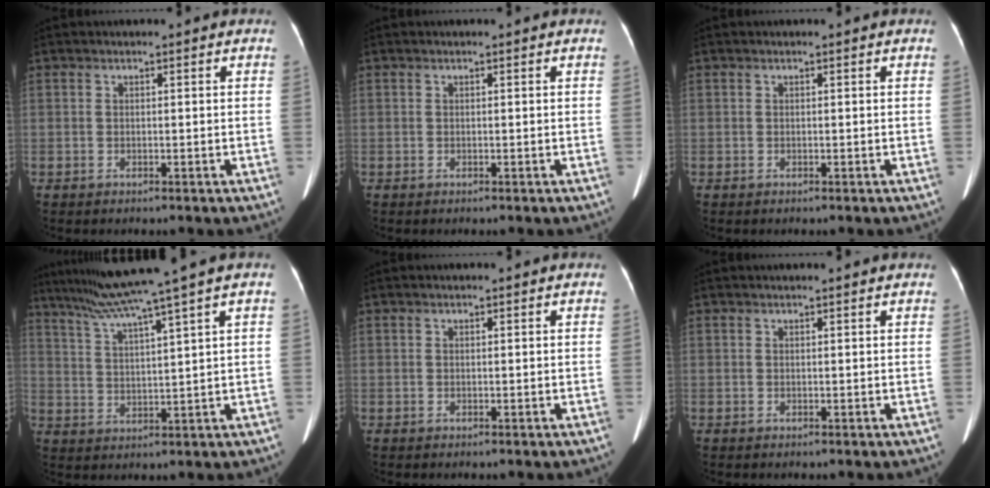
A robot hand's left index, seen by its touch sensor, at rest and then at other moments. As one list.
[{"total": 0.0}, {"total": 0.0}, {"total": 11.7, "force": [8.7, -2.6, 7.4], "torque": [-0.125, 0.013, 0.144]}, {"total": 0.0}, {"total": 1.5, "force": [1.4, 0.1, 0.5], "torque": [-0.011, 0.010, 0.016]}]